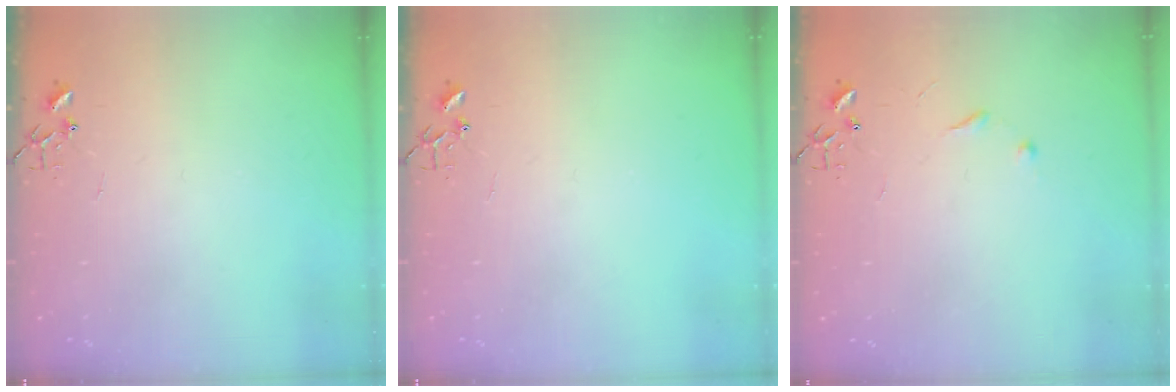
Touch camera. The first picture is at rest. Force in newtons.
{"total": 0.0}
{"total": 6.0, "press": 6.0, "slide": 0.6}